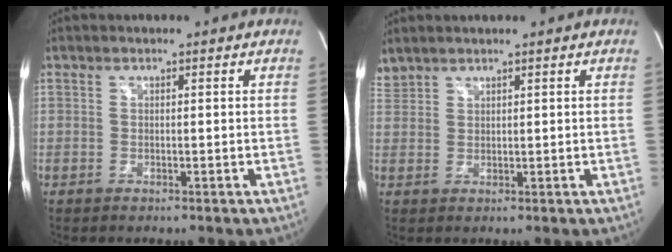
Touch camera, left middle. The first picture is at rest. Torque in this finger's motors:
{"motor_torque": [0.17, -0.27, 0.10, 0.06]}